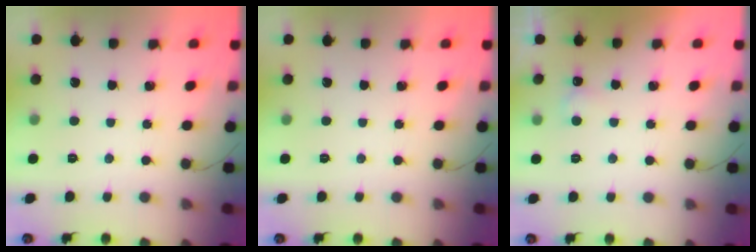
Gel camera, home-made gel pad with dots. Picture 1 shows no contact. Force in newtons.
{"total": 0.0}
{"total": 2.2, "press": 2.2, "slide": 0.4}